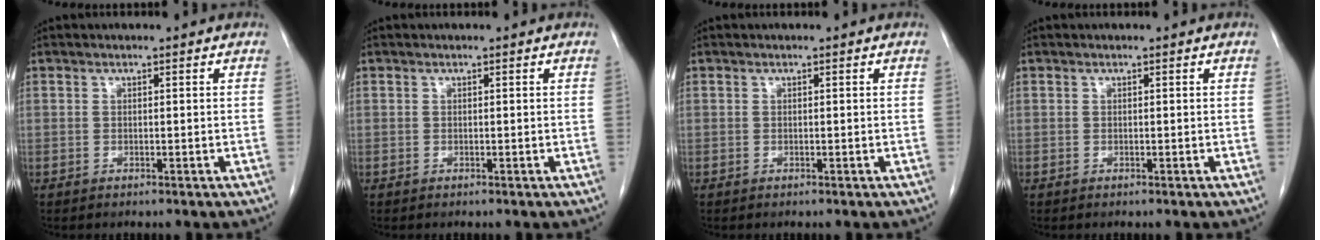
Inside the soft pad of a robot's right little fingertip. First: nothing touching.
{"total": 0.0}
{"total": 0.0}
{"total": 0.0}